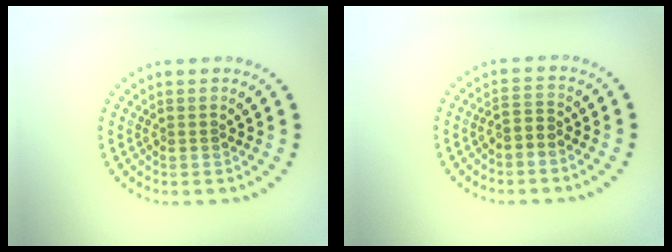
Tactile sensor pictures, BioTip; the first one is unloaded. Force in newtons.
{"total": 1.6, "press": 1.3, "slide": 1.0}